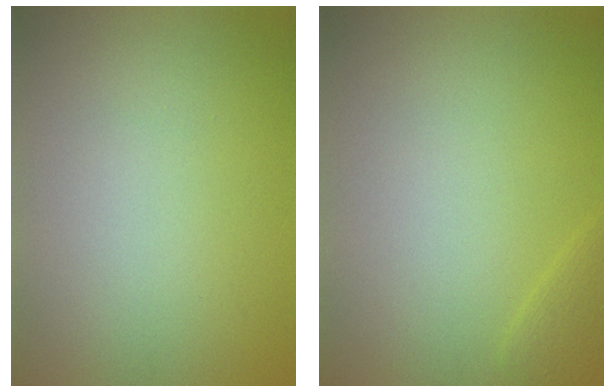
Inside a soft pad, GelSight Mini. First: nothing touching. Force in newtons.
{"total": 1.1, "press": 1.1, "slide": 0.1}